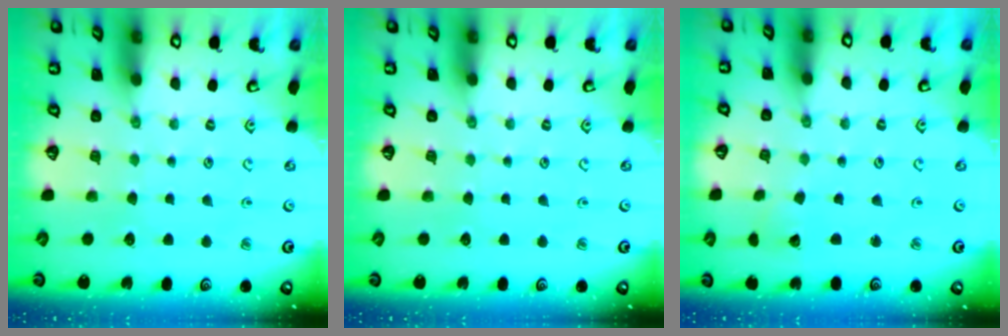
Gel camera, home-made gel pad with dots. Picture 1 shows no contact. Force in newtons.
{"total": 0.0}
{"total": 1.9, "press": 1.9, "slide": 0.0}